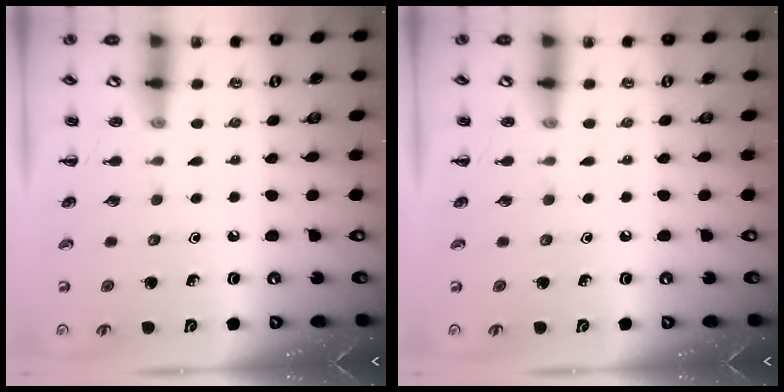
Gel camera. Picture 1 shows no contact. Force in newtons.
{"total": 0.0}